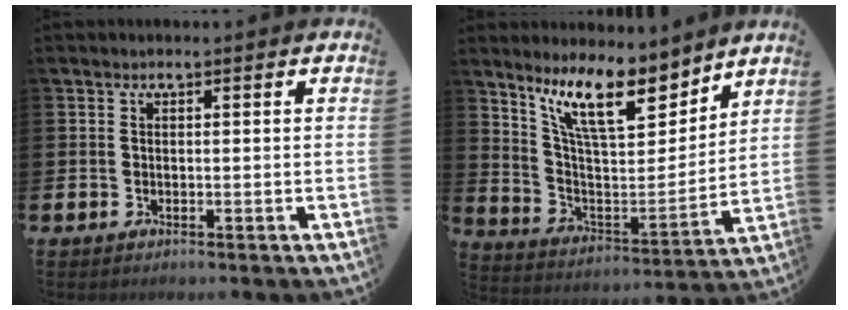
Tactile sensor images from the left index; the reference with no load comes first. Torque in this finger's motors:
{"motor_torque": [1.00, -1.14, 1.06, 0.21]}